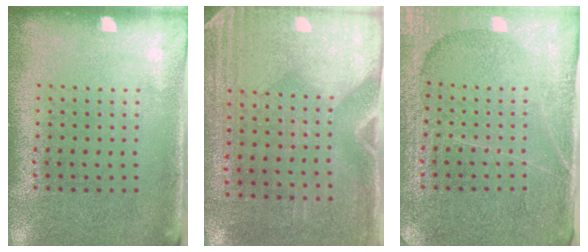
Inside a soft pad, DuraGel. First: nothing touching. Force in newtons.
{"total": 2.9, "press": 2.5, "slide": 1.4}
{"total": 4.0, "press": 3.7, "slide": 1.3}